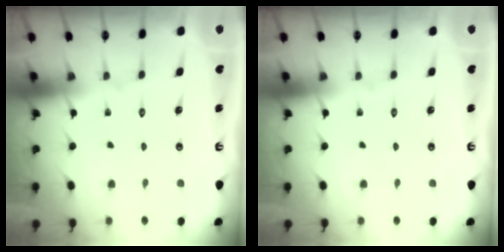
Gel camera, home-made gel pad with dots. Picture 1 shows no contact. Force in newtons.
{"total": 0.0}